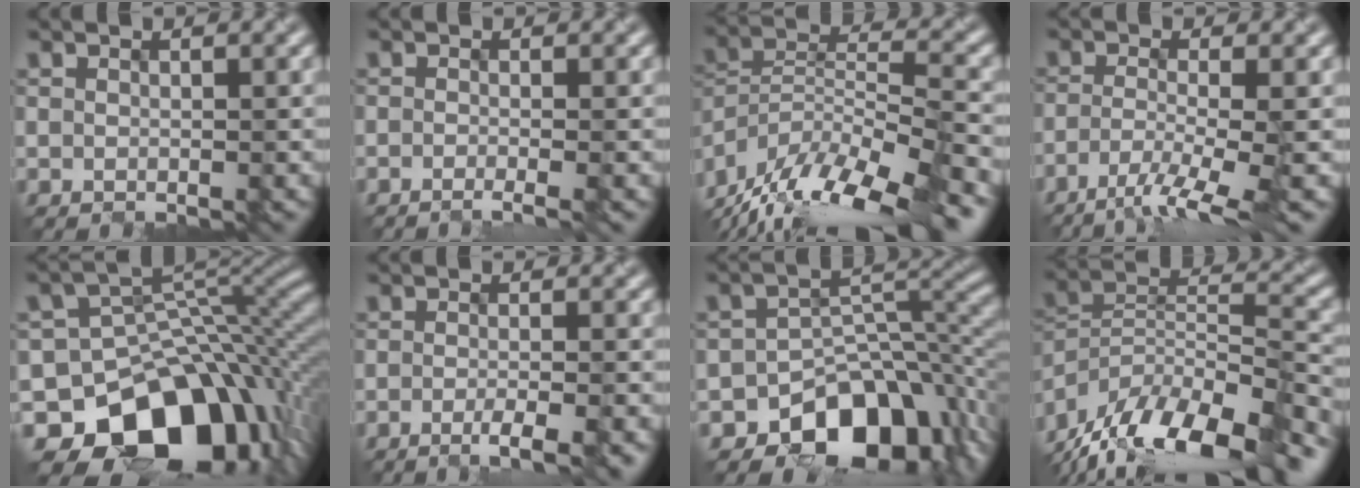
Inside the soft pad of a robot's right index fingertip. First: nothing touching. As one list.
[{"total": 1.8, "force": [-0.9, 0.6, 1.5], "torque": [-0.009, -0.003, -0.020]}, {"total": 15.8, "force": [-13.1, 4.6, 7.6], "torque": [-0.117, 0.015, -0.197]}, {"total": 5.2, "force": [-3.3, 0.7, 3.9], "torque": [-0.068, -0.004, -0.063]}, {"total": 13.8, "force": [-7.9, 9.4, 6.3], "torque": [-0.092, -0.005, -0.122]}, {"total": 2.9, "force": [-1.7, 0.5, 2.4], "torque": [-0.033, -0.004, -0.030]}, {"total": 10.6, "force": [-6.5, 6.4, 5.3], "torque": [-0.060, -0.008, -0.110]}, {"total": 15.6, "force": [-12.0, 5.2, 8.5], "torque": [-0.175, 0.010, -0.193]}]